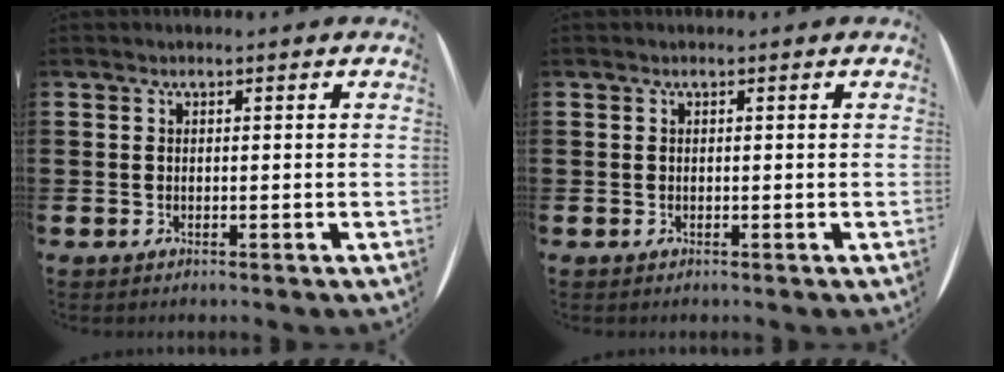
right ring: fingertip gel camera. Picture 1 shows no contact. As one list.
[{"total": 0.0}]